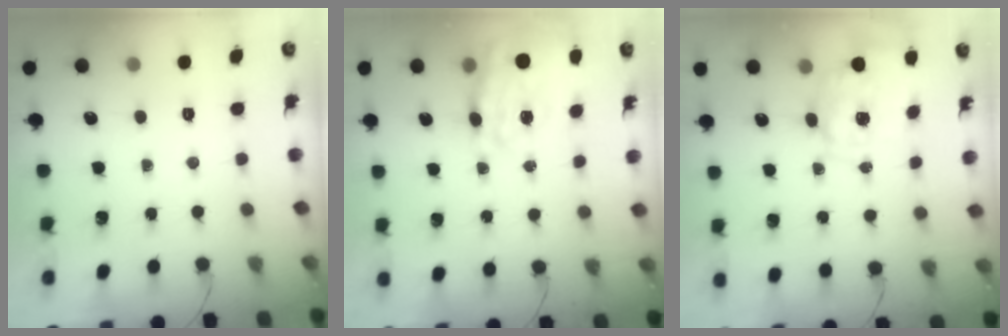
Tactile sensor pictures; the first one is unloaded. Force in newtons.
{"total": 18.8, "press": 18.4, "slide": 4.0}
{"total": 2.8, "press": 2.7, "slide": 0.9}